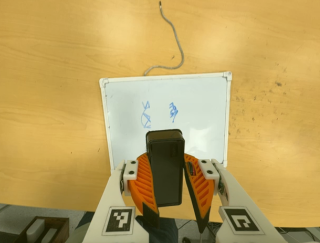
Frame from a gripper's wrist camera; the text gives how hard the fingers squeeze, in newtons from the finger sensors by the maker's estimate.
{"total": 10.0, "left": 9.8, "right": 10.2}